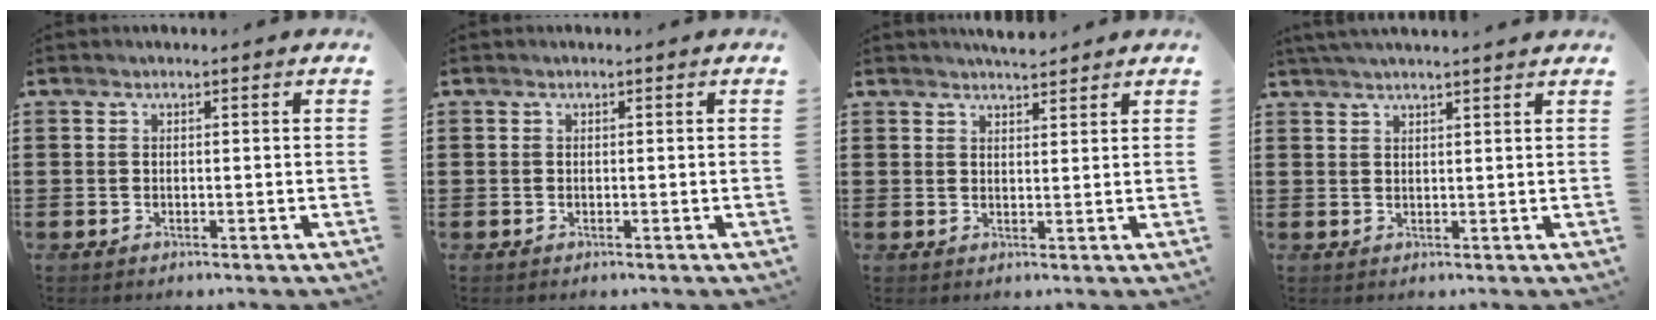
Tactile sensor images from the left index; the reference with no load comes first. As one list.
[{"total": 0.0}, {"total": 2.7, "force": [2.7, 0.2, 0.6], "torque": [-0.018, -0.002, 0.050]}, {"total": 2.1, "force": [2.0, -0.6, 0.5], "torque": [-0.013, 0.000, 0.039]}]